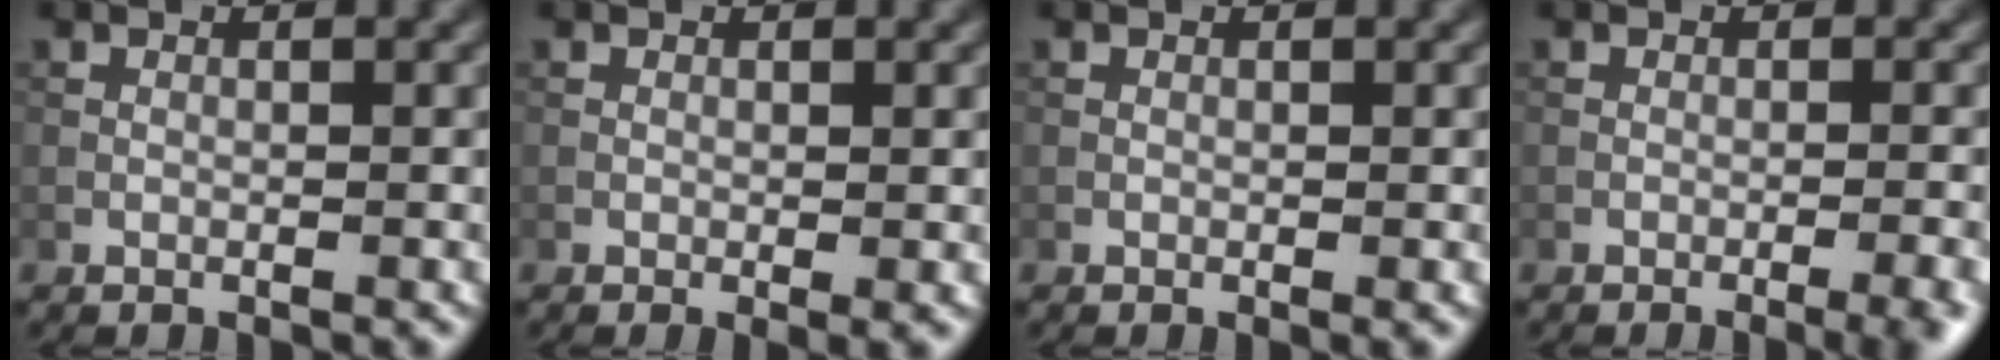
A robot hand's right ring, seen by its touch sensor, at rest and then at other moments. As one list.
[{"total": 0.9, "force": [-0.1, 0.3, 0.8], "torque": [-0.014, -0.005, -0.002]}, {"total": 0.0}, {"total": 4.6, "force": [-3.6, 1.2, 2.6], "torque": [-0.031, -0.001, -0.044]}]